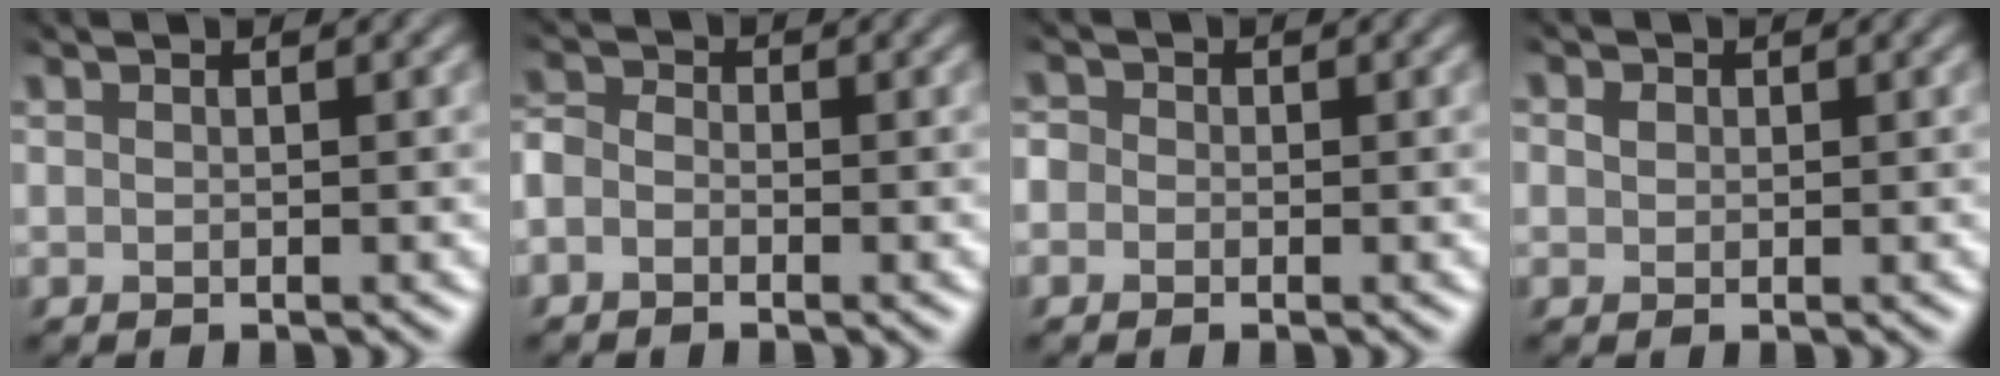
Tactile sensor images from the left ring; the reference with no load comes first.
{"total": 3.5, "force": [-3.0, -0.4, -1.8], "torque": [0.007, -0.014, -0.045]}
{"total": 2.9, "force": [-2.1, -0.5, -2.0], "torque": [0.016, -0.015, -0.025]}
{"total": 2.4, "force": [-1.3, -0.8, -1.9], "torque": [0.010, -0.013, -0.005]}